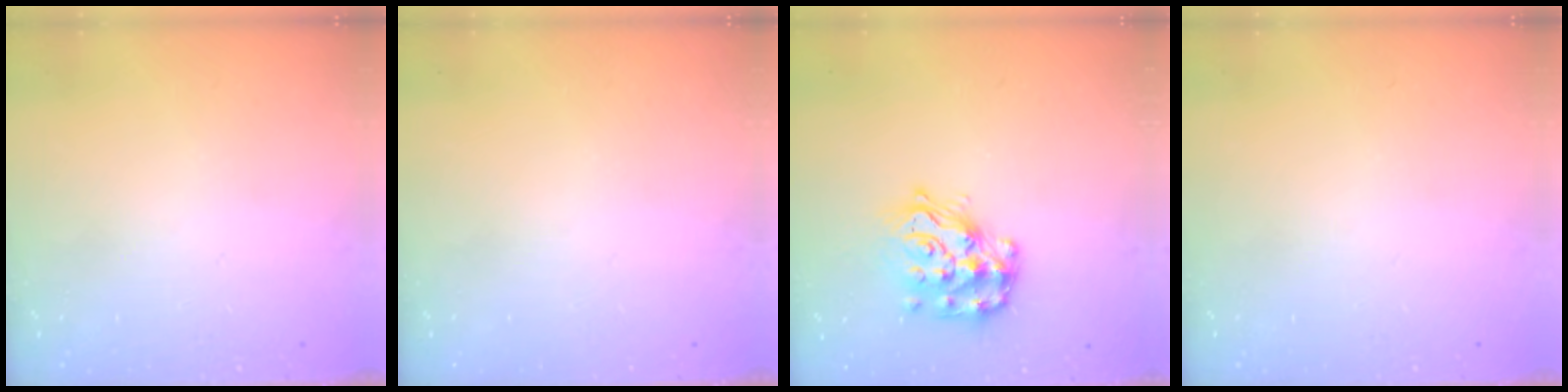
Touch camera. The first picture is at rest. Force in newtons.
{"total": 0.0}
{"total": 14.9, "press": 14.9, "slide": 0.8}
{"total": 0.0}